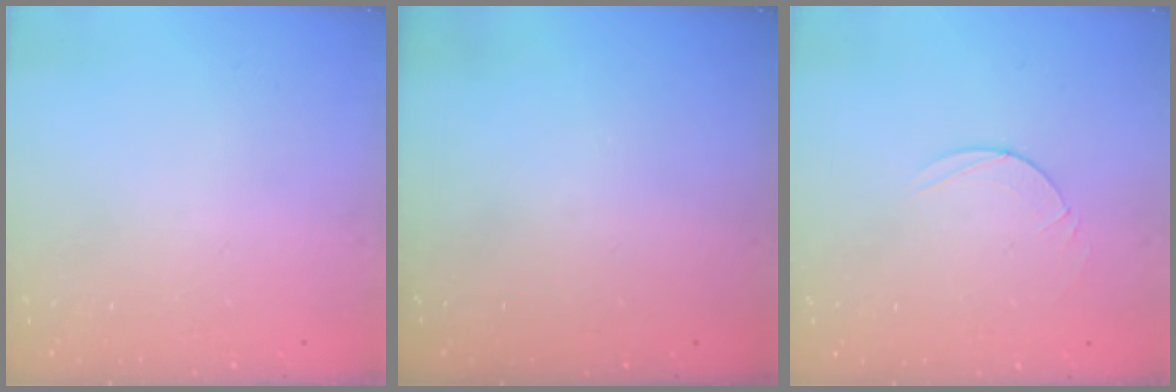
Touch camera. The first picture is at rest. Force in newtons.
{"total": 0.0}
{"total": 4.9, "press": 4.9, "slide": 0.4}